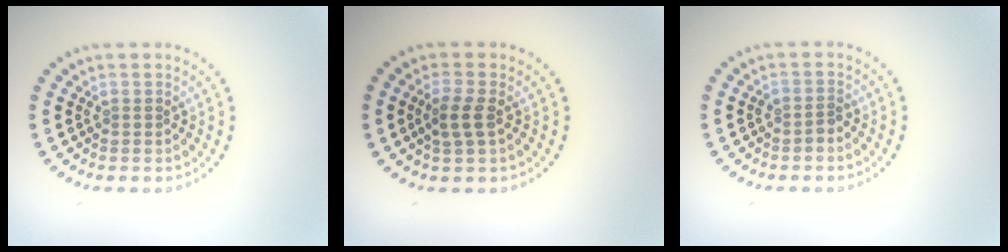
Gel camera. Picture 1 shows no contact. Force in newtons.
{"total": 2.2, "press": 2.1, "slide": 0.6}
{"total": 1.1, "press": 0.9, "slide": 0.7}